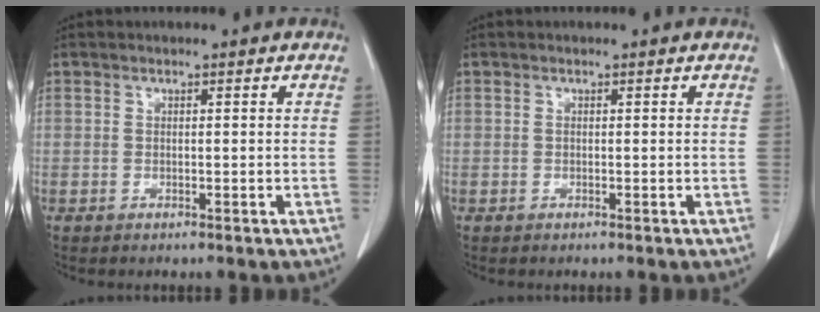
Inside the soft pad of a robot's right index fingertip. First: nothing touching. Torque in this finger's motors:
{"motor_torque": [-0.08, 0.02, -0.01, 0.00]}